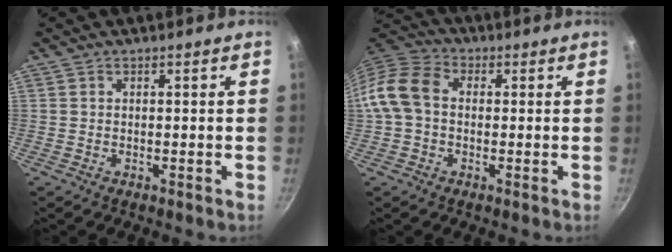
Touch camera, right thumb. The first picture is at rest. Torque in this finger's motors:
{"motor_torque": [-0.28, 0.52, 0.23, -0.23, 0.13]}